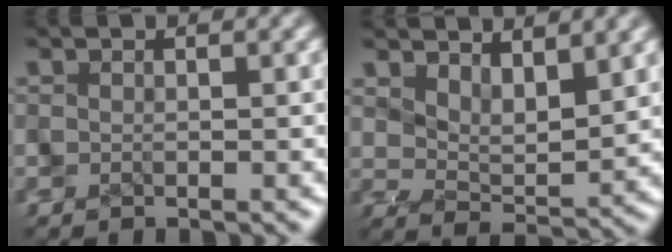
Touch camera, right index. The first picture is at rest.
{"total": 4.3, "force": [2.8, 1.6, 2.9], "torque": [-0.044, -0.008, 0.045]}